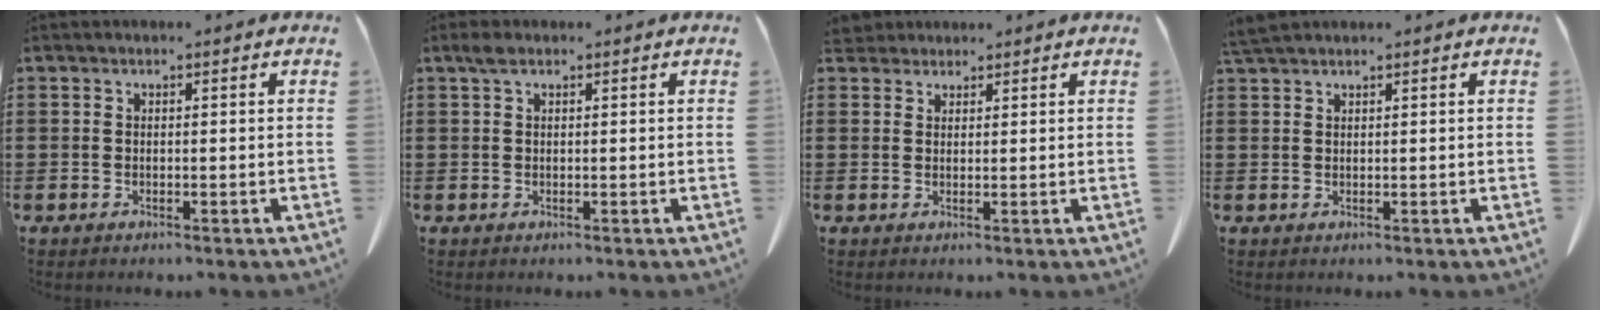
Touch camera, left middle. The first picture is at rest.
{"total": 1.4, "force": [0.6, 0.7, 1.0], "torque": [-0.025, 0.004, 0.011]}
{"total": 2.4, "force": [2.2, 0.9, 0.4], "torque": [-0.016, 0.003, 0.044]}
{"total": 1.9, "force": [1.7, 0.1, 0.8], "torque": [-0.022, -0.002, 0.033]}